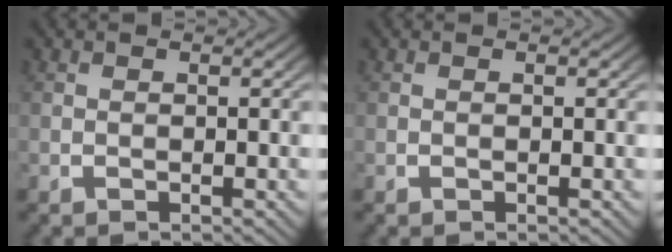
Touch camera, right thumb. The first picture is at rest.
{"total": 0.0}